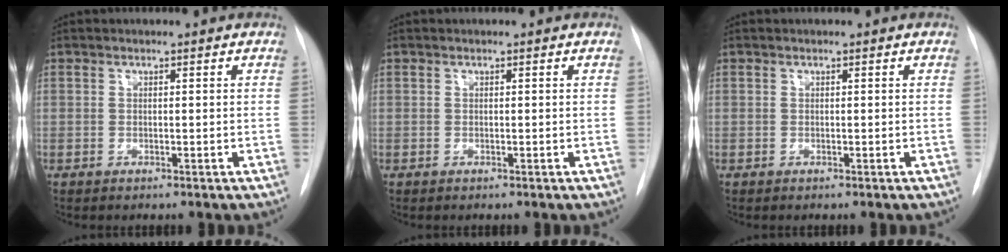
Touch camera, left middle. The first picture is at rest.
{"total": 0.0}
{"total": 0.0}